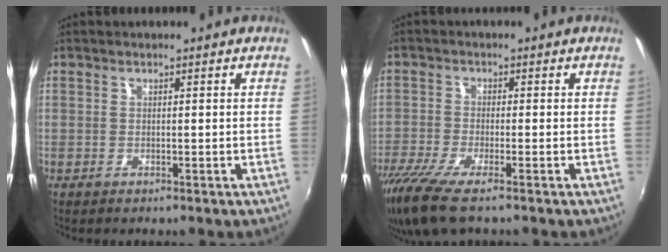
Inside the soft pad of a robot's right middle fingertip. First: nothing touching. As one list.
[{"total": 9.2, "force": [-6.8, 1.5, 6.1], "torque": [-0.149, -0.041, -0.129]}]